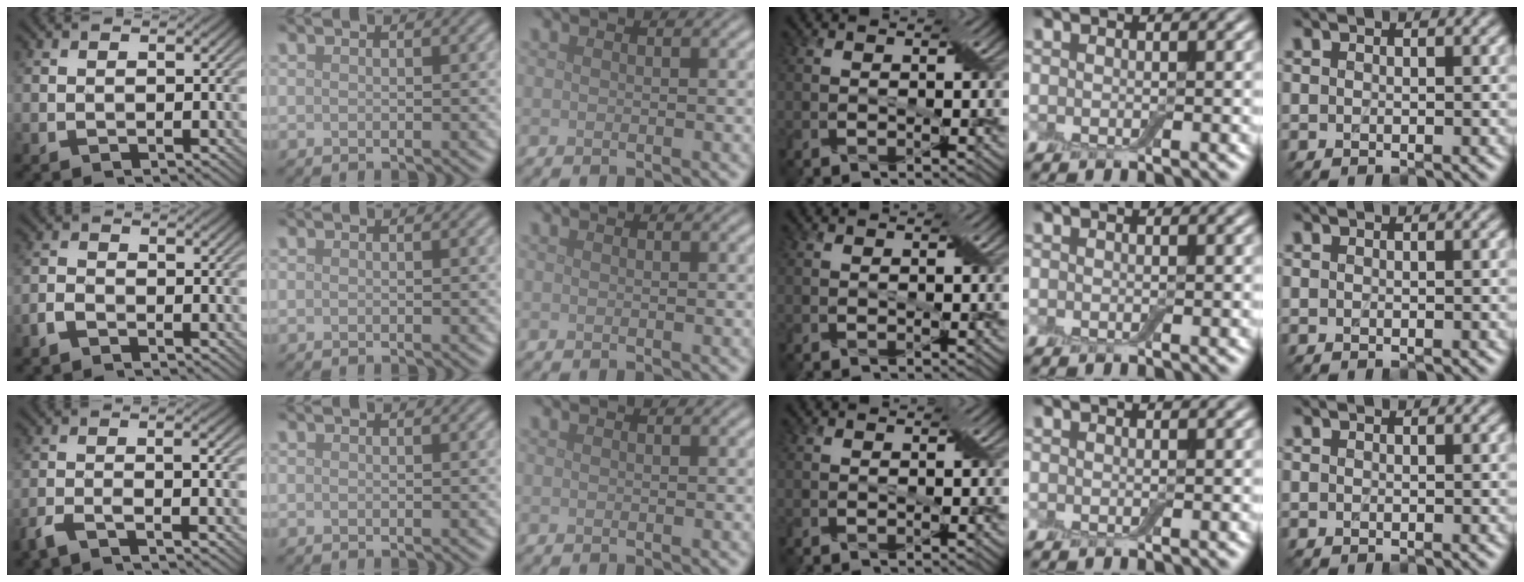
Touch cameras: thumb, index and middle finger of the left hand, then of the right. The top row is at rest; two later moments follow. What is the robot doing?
{"motion": "extract", "object": "backpack"}